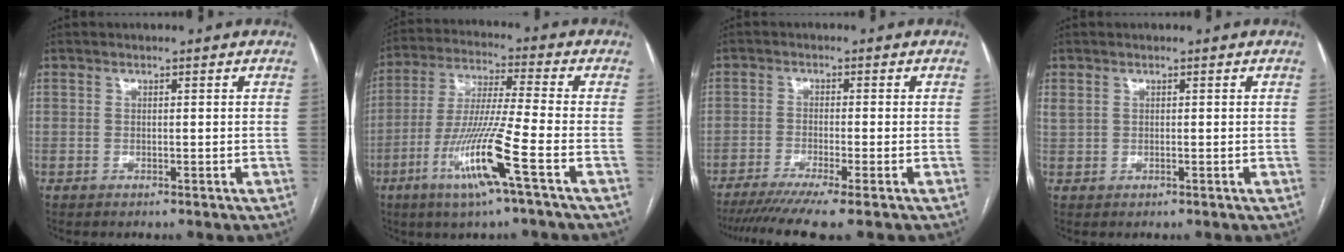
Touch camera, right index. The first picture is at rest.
{"total": 13.0, "force": [-5.7, -1.0, 11.6], "torque": [-0.234, -0.020, -0.111]}
{"total": 9.2, "force": [-7.1, -0.6, 5.8], "torque": [-0.085, -0.019, -0.113]}
{"total": 1.1, "force": [0.6, 0.6, 0.6], "torque": [-0.023, 0.010, 0.018]}